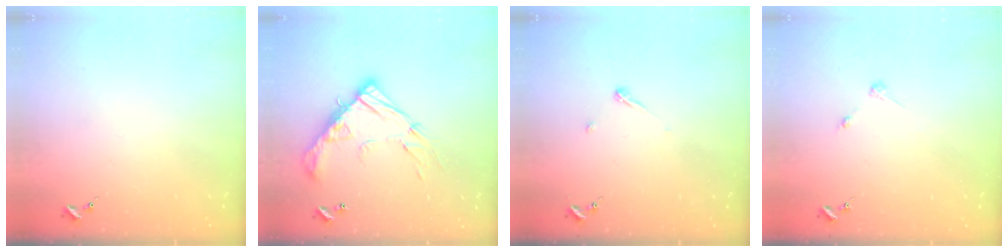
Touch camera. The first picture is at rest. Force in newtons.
{"total": 17.3, "press": 17.3, "slide": 1.4}
{"total": 3.4, "press": 3.4, "slide": 0.4}
{"total": 2.7, "press": 2.7, "slide": 0.3}